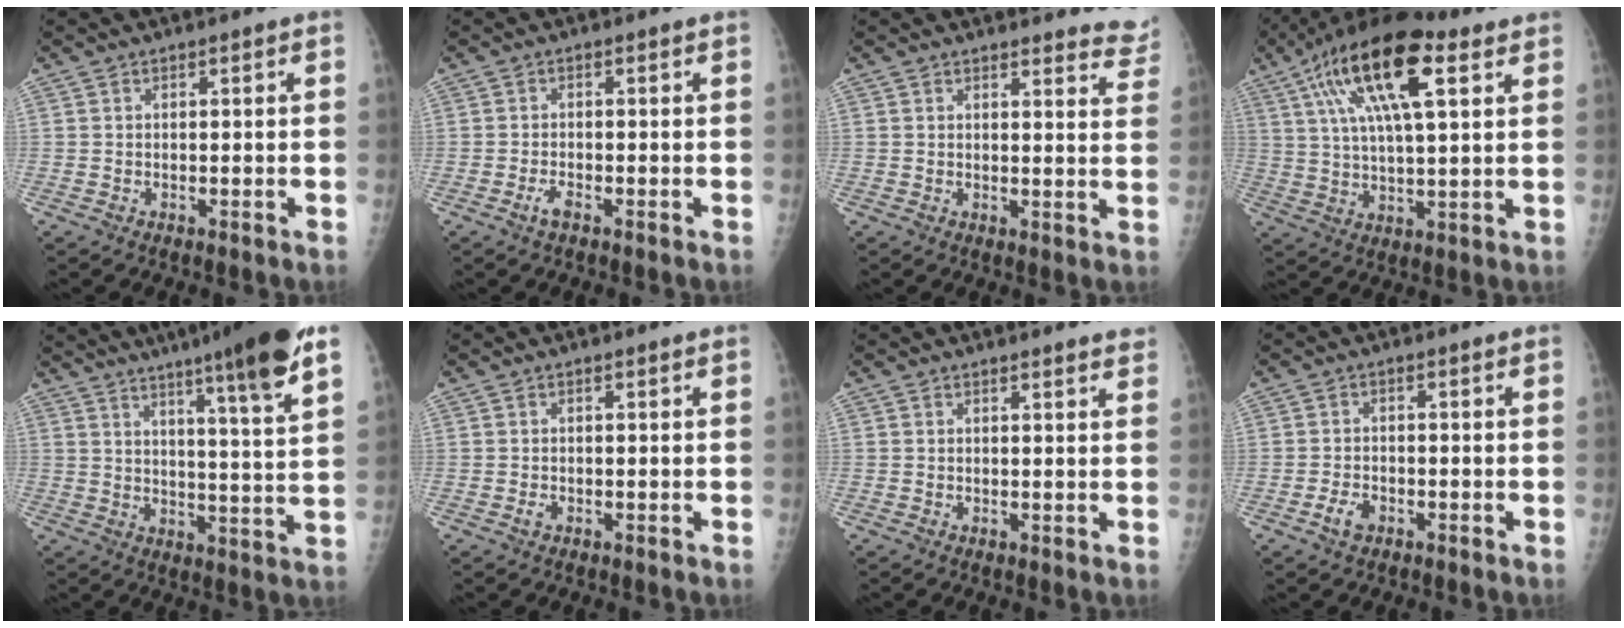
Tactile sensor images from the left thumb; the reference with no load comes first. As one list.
[{"total": 1.7, "force": [-1.1, 0.5, 1.3], "torque": [-0.029, 0.004, -0.020]}, {"total": 8.5, "force": [8.3, 1.5, 0.4], "torque": [0.035, -0.071, 0.061]}, {"total": 18.5, "force": [8.3, 6.4, 15.2], "torque": [-0.268, 0.000, 0.142]}, {"total": 18.1, "force": [12.0, 0.8, 13.6], "torque": [-0.184, -0.046, 0.159]}, {"total": 0.7, "force": [-0.1, 0.5, 0.5], "torque": [-0.006, -0.001, -0.002]}, {"total": 2.8, "force": [2.7, 0.3, 0.8], "torque": [-0.005, -0.014, 0.022]}, {"total": 2.7, "force": [-1.4, 1.7, 1.6], "torque": [-0.027, 0.006, -0.023]}]